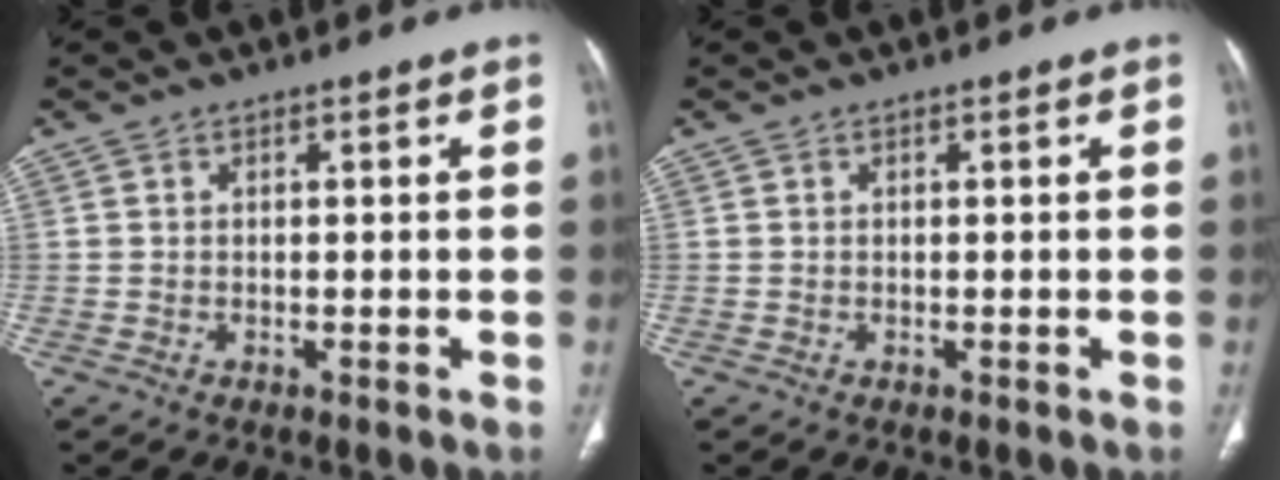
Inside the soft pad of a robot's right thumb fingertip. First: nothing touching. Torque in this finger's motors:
{"motor_torque": [0.13, 0.17, -0.16, 0.16, 0.04]}